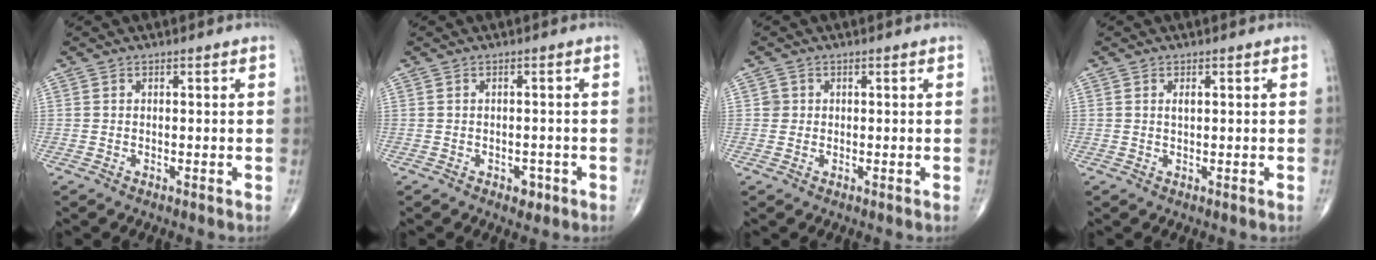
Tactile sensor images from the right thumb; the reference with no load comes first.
{"total": 2.1, "force": [-1.1, 1.3, 1.1], "torque": [-0.007, 0.004, -0.011]}
{"total": 1.4, "force": [0.1, 1.4, 0.2], "torque": [0.007, 0.004, 0.000]}
{"total": 1.0, "force": [0.3, 0.4, 0.9], "torque": [-0.016, 0.001, 0.006]}